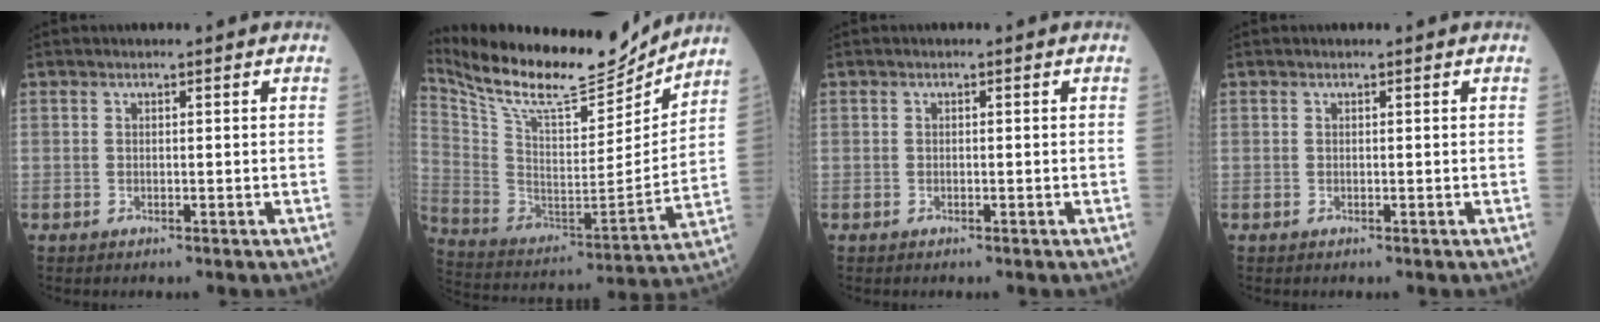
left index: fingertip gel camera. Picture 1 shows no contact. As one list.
[{"total": 20.7, "force": [18.9, 3.5, 7.9], "torque": [-0.166, -0.029, 0.317]}, {"total": 0.0}, {"total": 0.0}]